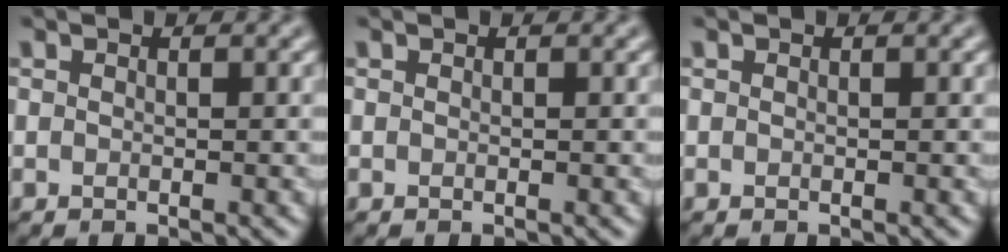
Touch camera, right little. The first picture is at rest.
{"total": 0.0}
{"total": 0.0}